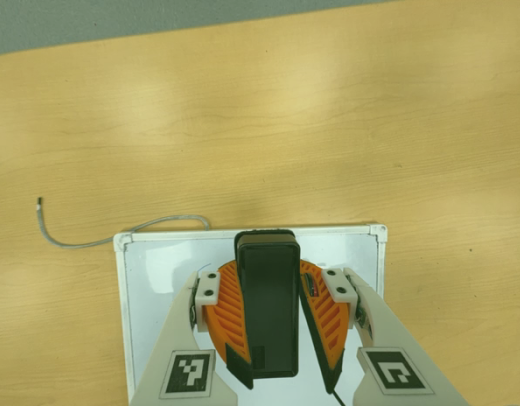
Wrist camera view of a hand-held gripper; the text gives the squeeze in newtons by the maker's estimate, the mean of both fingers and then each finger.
{"total": 10.8, "left": 9.7, "right": 11.9}